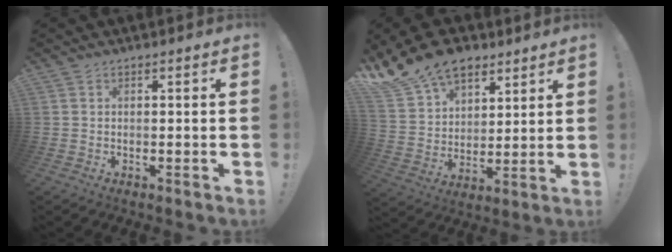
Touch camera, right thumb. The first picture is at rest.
{"total": 16.4, "force": [11.7, 9.7, 6.3], "torque": [-0.128, -0.071, 0.224]}